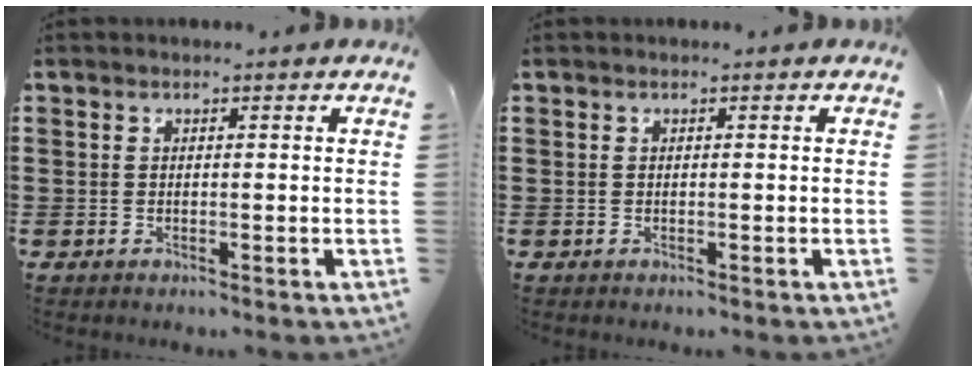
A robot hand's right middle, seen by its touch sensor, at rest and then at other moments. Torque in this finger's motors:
{"motor_torque": [0.00, 0.00, 0.00, 0.00]}